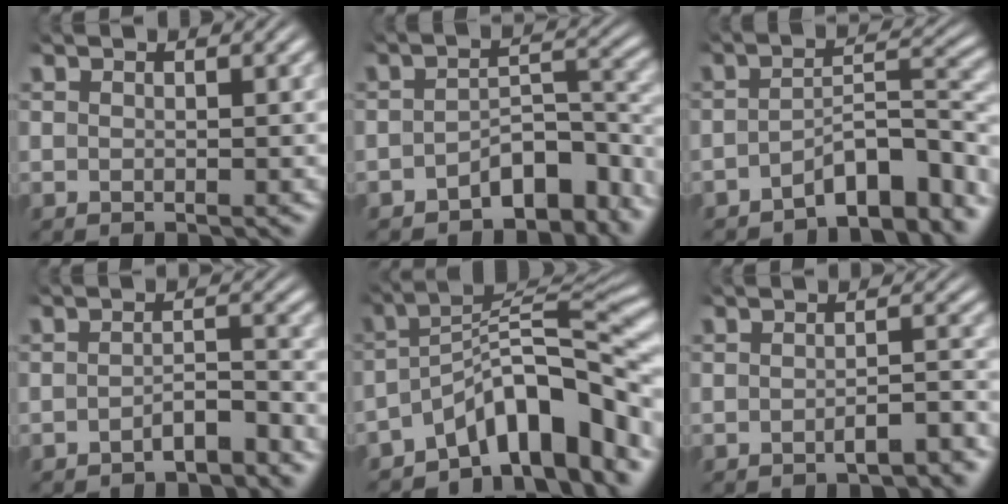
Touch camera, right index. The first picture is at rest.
{"total": 4.8, "force": [-3.6, 1.4, 2.9], "torque": [-0.031, -0.006, -0.054]}
{"total": 5.8, "force": [-4.2, 1.1, 3.8], "torque": [-0.043, -0.010, -0.062]}
{"total": 2.5, "force": [-2.3, 0.3, 1.1], "torque": [-0.007, -0.005, -0.042]}
{"total": 9.2, "force": [-3.6, 3.8, 7.5], "torque": [-0.118, -0.020, -0.046]}
{"total": 2.8, "force": [-2.6, 0.3, 1.0], "torque": [-0.012, -0.002, -0.043]}